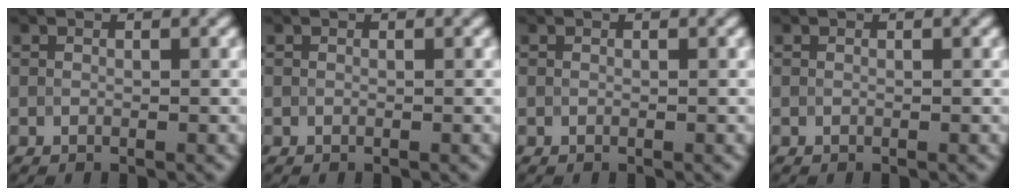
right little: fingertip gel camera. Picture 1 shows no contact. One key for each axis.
{"total": 0.0}
{"total": 0.0}
{"total": 0.0}